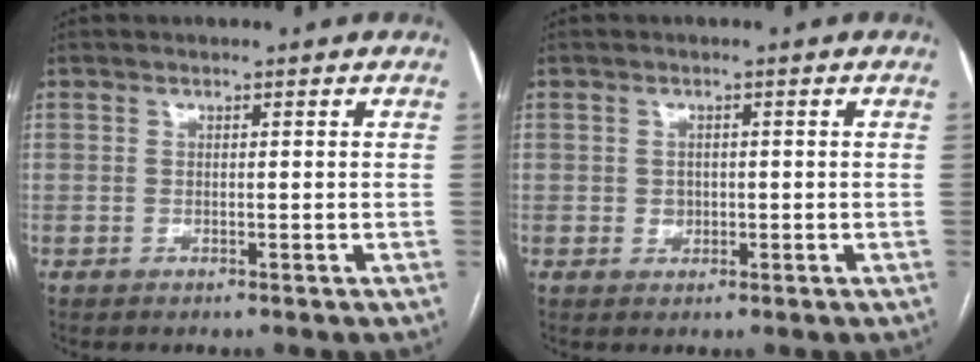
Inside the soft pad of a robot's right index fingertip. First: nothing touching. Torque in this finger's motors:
{"motor_torque": [0.21, -0.05, 0.03, 0.00]}